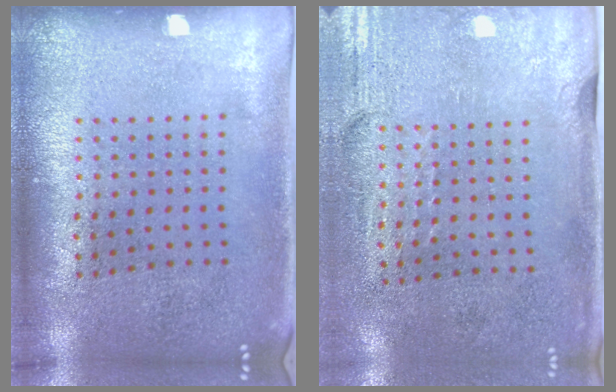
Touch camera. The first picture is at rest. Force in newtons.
{"total": 2.9, "press": 2.5, "slide": 1.5}